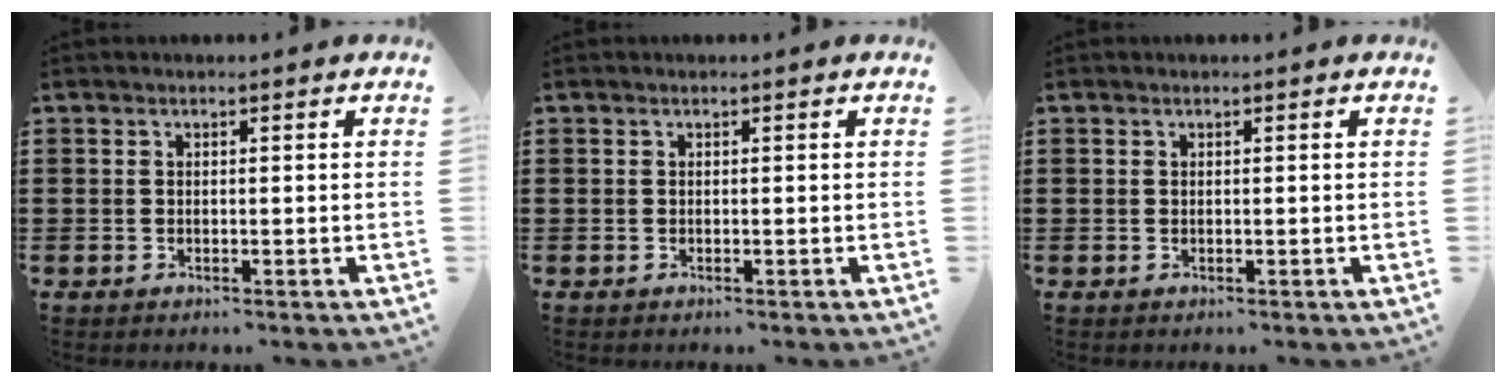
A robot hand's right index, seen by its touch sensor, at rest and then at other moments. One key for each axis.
{"total": 0.0}
{"total": 0.0}